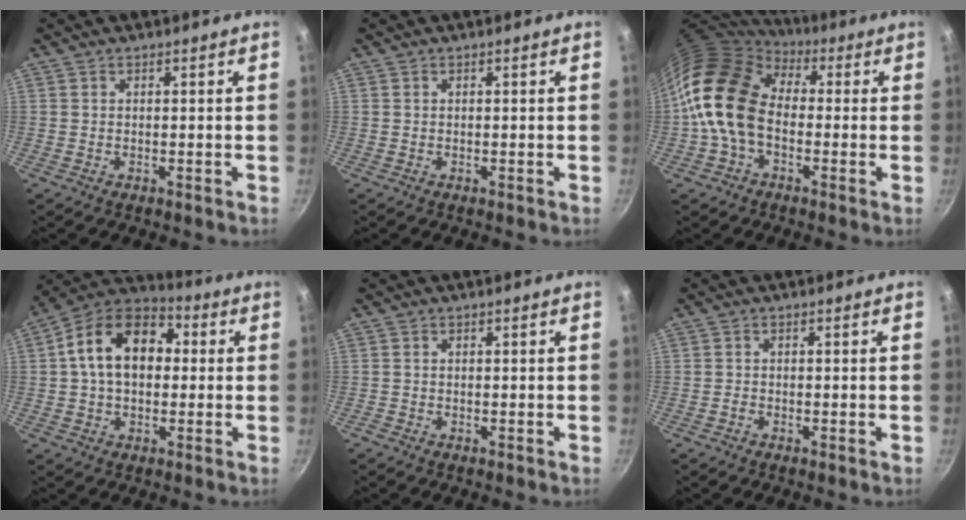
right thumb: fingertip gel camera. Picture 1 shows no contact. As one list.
[{"total": 0.0}, {"total": 14.6, "force": [-0.5, 10.2, 10.4], "torque": [-0.167, 0.026, -0.030]}, {"total": 15.5, "force": [1.8, 10.6, 11.2], "torque": [-0.153, 0.034, 0.008]}, {"total": 0.0}, {"total": 0.7, "force": [-0.5, 0.3, 0.4], "torque": [-0.011, 0.004, -0.014]}]